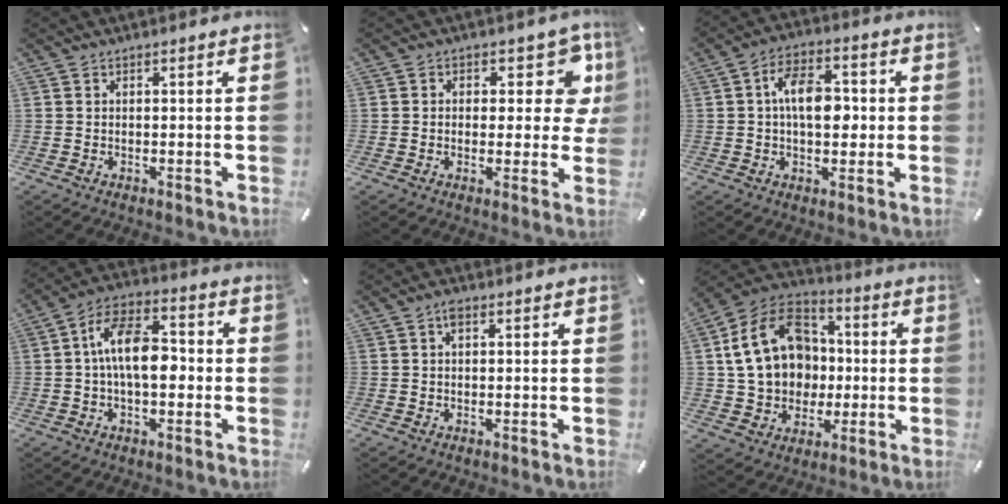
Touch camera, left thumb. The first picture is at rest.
{"total": 9.2, "force": [3.2, 5.9, 6.2], "torque": [-0.063, -0.019, 0.052]}
{"total": 10.0, "force": [0.2, 6.0, 8.0], "torque": [-0.125, 0.009, 0.004]}
{"total": 12.3, "force": [-0.9, 6.7, 10.2], "torque": [-0.176, 0.012, -0.012]}
{"total": 1.5, "force": [0.6, 0.8, 1.2], "torque": [-0.026, 0.004, 0.009]}
{"total": 19.3, "force": [0.6, 16.4, 10.2], "torque": [-0.203, 0.014, 0.021]}